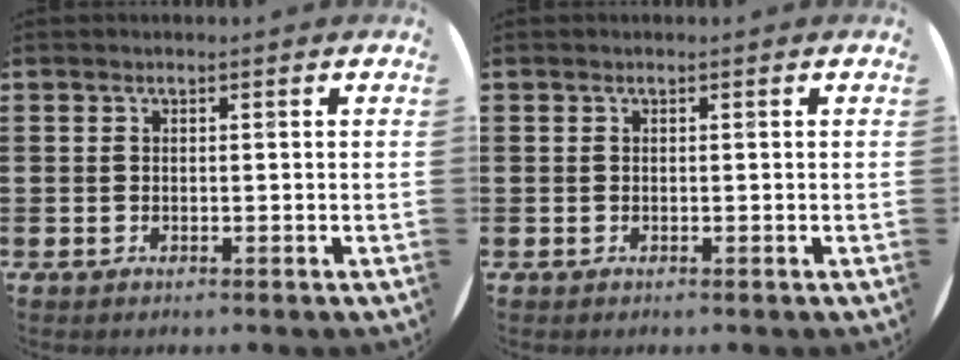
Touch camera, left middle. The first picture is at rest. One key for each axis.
{"total": 0.0}